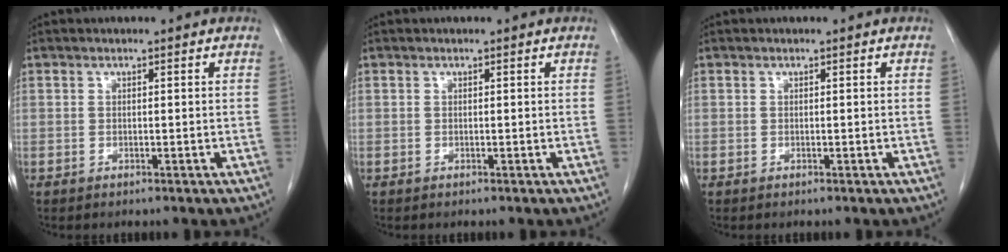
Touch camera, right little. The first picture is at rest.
{"total": 0.0}
{"total": 0.0}